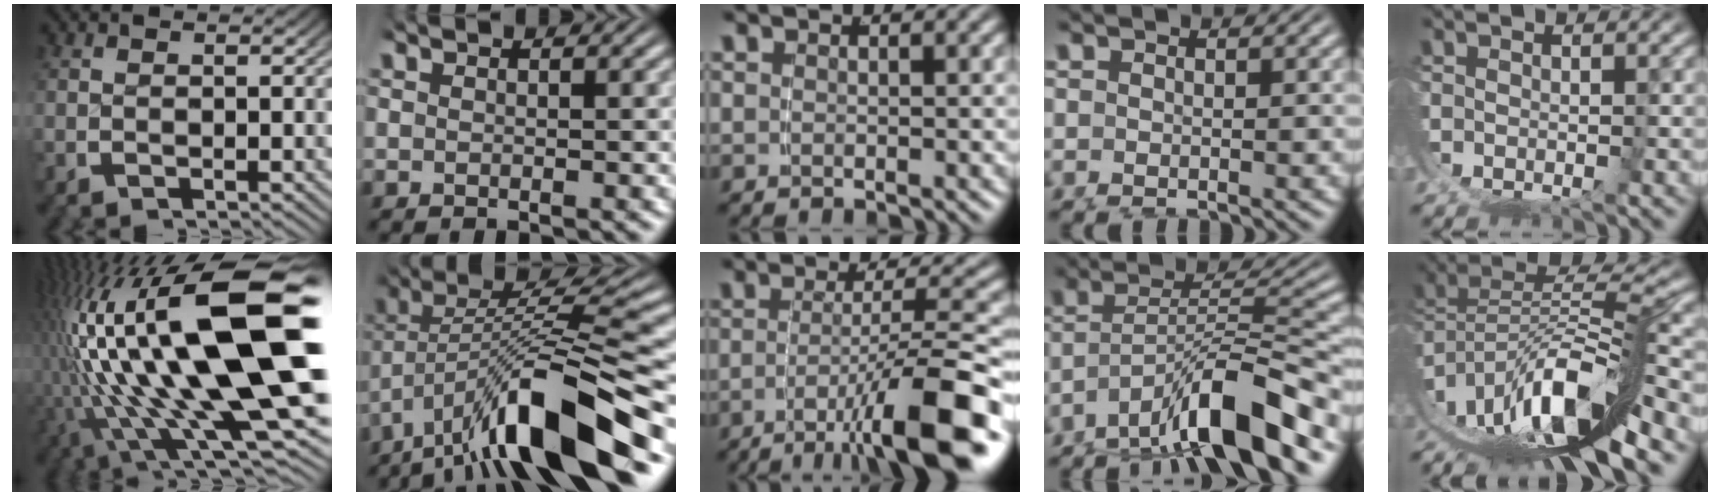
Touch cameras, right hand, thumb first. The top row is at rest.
{"thumb": {"total": 23.4, "force": [-1.3, 11.0, 20.6], "torque": [-0.374, -0.054, 0.008]}, "index": {"total": 8.9, "force": [-1.9, 2.9, 8.2], "torque": [-0.144, -0.011, -0.019]}, "middle": {"total": 9.7, "force": [-5.6, 1.6, 7.8], "torque": [-0.109, -0.009, -0.075]}, "ring": {"total": 8.3, "force": [-4.1, 2.4, 6.8], "torque": [-0.106, -0.017, -0.056]}, "little": {"total": 14.5, "force": [-4.4, 8.0, 11.2], "torque": [-0.190, -0.022, -0.060]}}